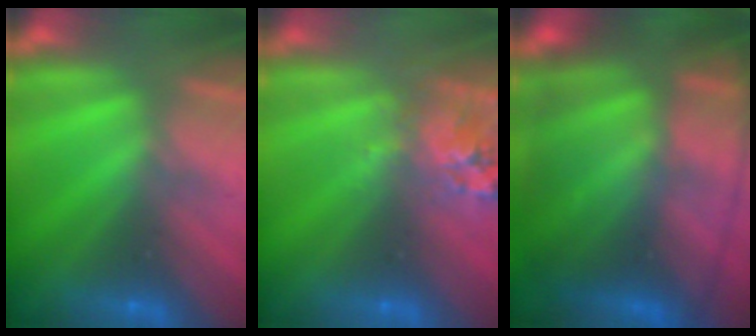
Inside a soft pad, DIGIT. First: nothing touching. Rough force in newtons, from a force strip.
{"total": 2.8}
{"total": 8.1}